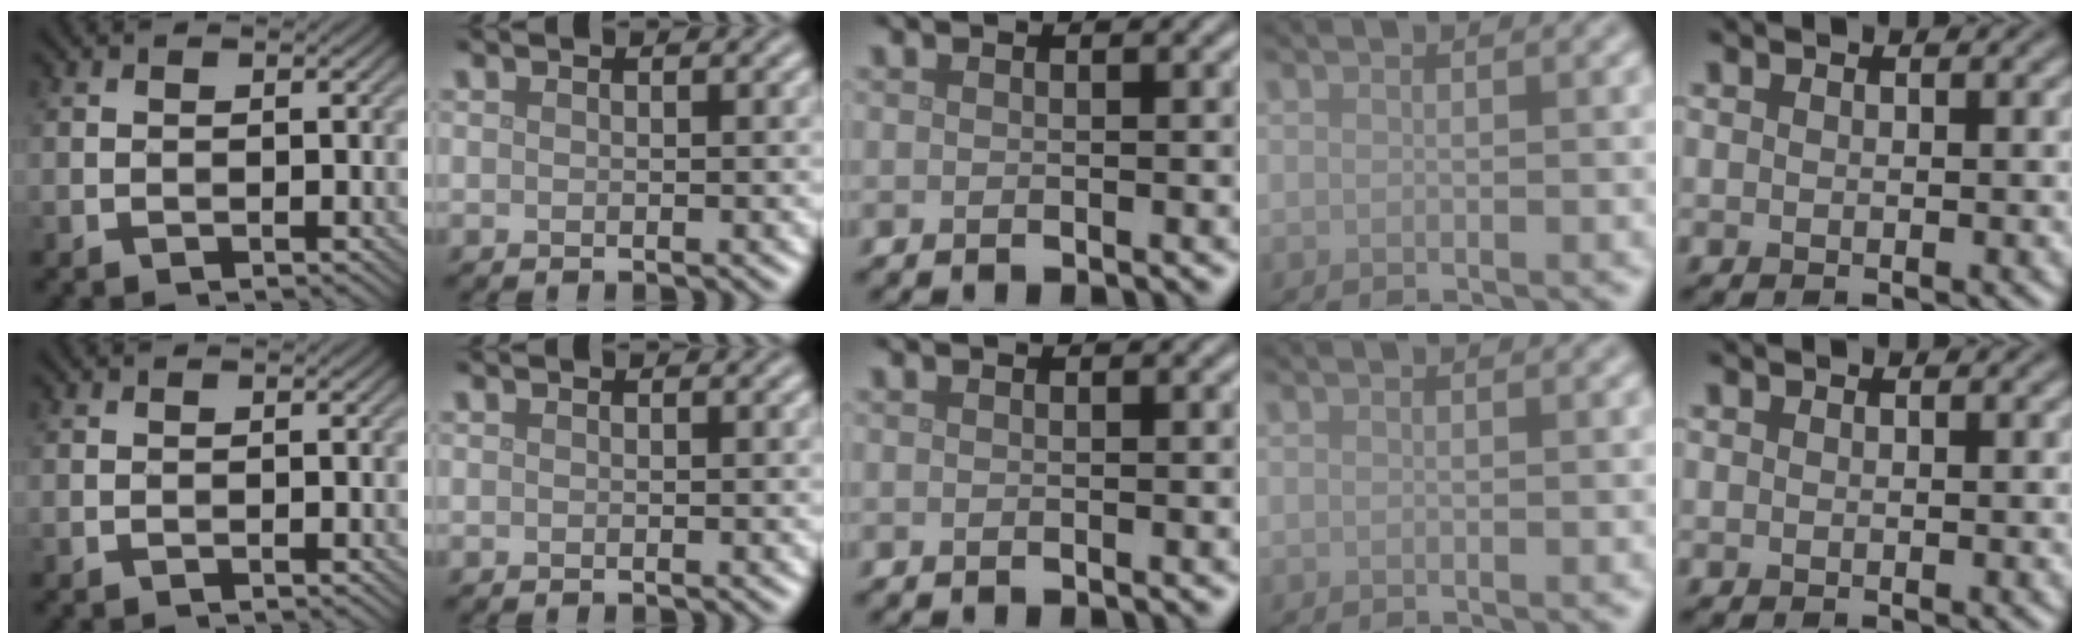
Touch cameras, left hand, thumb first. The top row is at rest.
{}